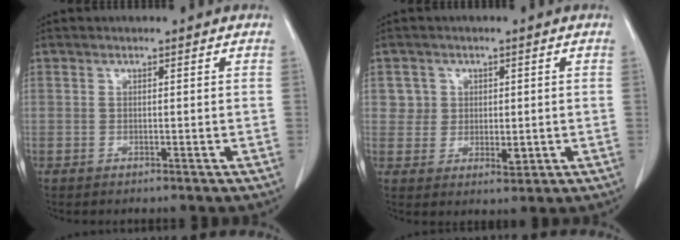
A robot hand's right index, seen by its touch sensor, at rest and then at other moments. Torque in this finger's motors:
{"motor_torque": [-0.03, 0.05, 0.00, 0.00]}